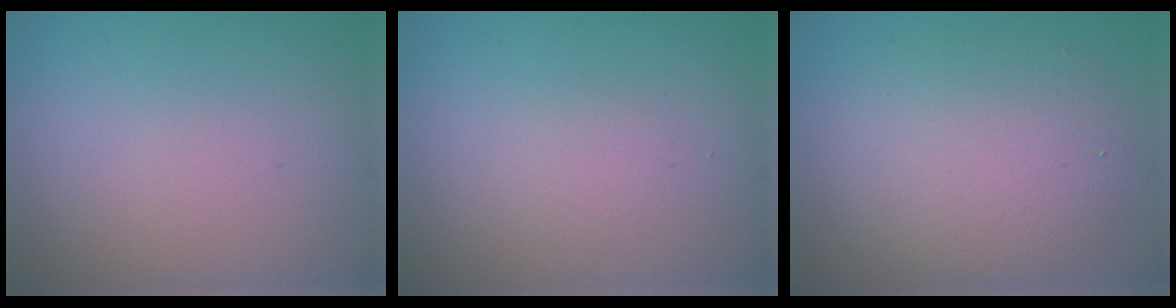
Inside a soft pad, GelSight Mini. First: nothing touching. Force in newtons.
{"total": 1.1, "press": 1.1, "slide": 0.0}
{"total": 5.5, "press": 5.5, "slide": 0.4}